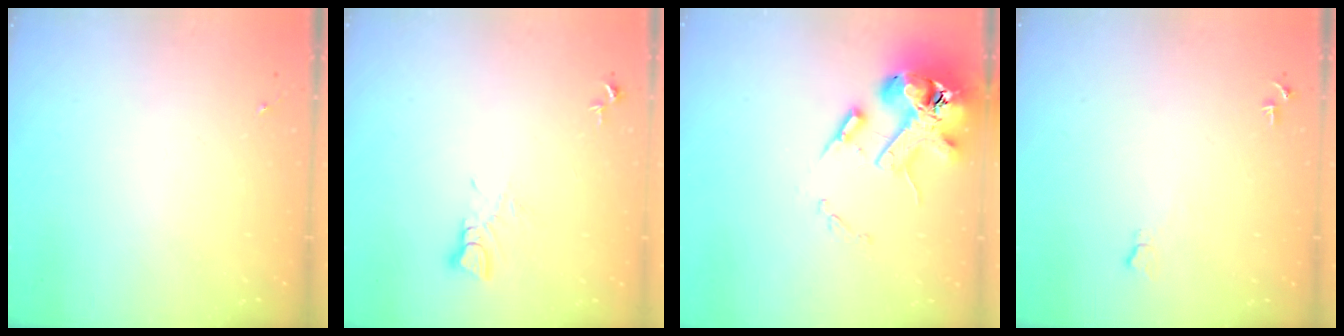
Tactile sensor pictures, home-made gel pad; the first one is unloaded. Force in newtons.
{"total": 3.5, "press": 3.4, "slide": 0.3}
{"total": 14.5, "press": 14.3, "slide": 2.0}
{"total": 5.8, "press": 5.8, "slide": 0.7}